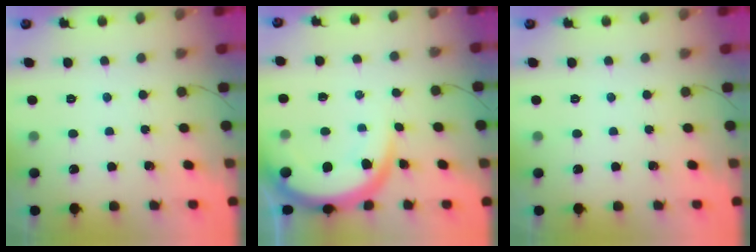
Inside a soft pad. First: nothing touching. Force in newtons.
{"total": 11.0, "press": 11.0, "slide": 1.1}
{"total": 0.0}